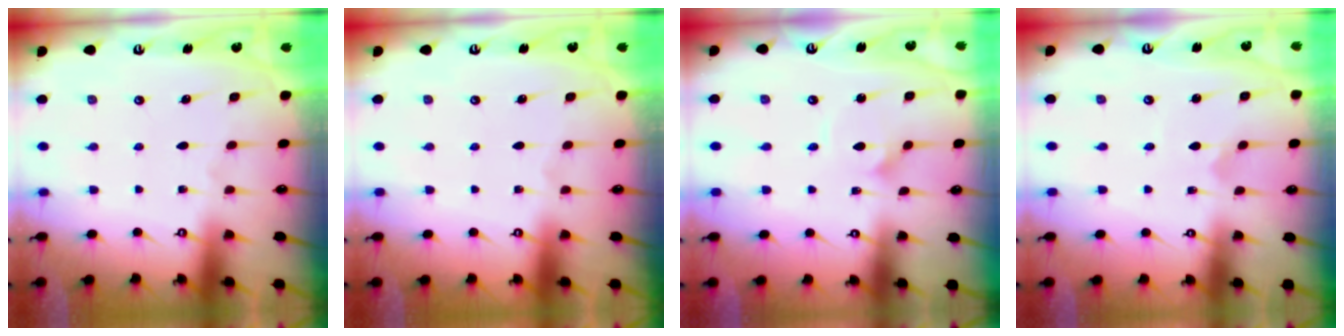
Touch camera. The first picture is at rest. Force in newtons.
{"total": 0.0}
{"total": 1.6, "press": 1.6, "slide": 0.0}
{"total": 0.7, "press": 0.7, "slide": 0.1}